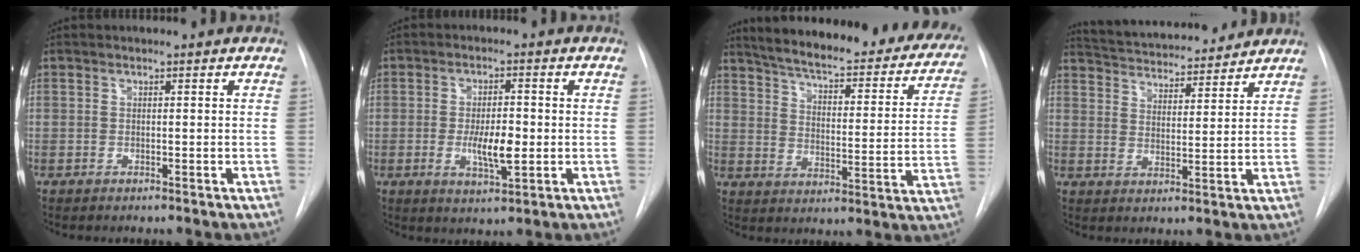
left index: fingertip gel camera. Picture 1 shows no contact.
{"total": 5.9, "force": [-1.5, 1.7, 5.4], "torque": [-0.098, -0.013, -0.021]}
{"total": 29.9, "force": [25.7, 6.9, 13.6], "torque": [-0.203, -0.060, 0.309]}
{"total": 16.0, "force": [14.8, 3.1, 5.2], "torque": [-0.088, 0.015, 0.220]}